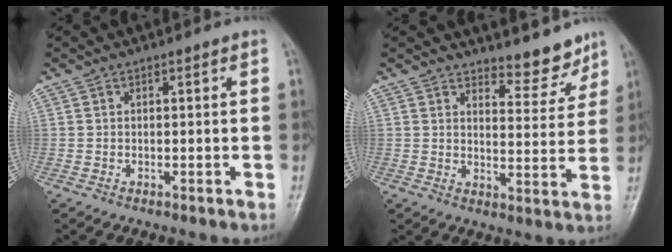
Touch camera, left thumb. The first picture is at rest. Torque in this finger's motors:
{"motor_torque": [0.15, -0.02, -0.40, -0.26, 0.08]}